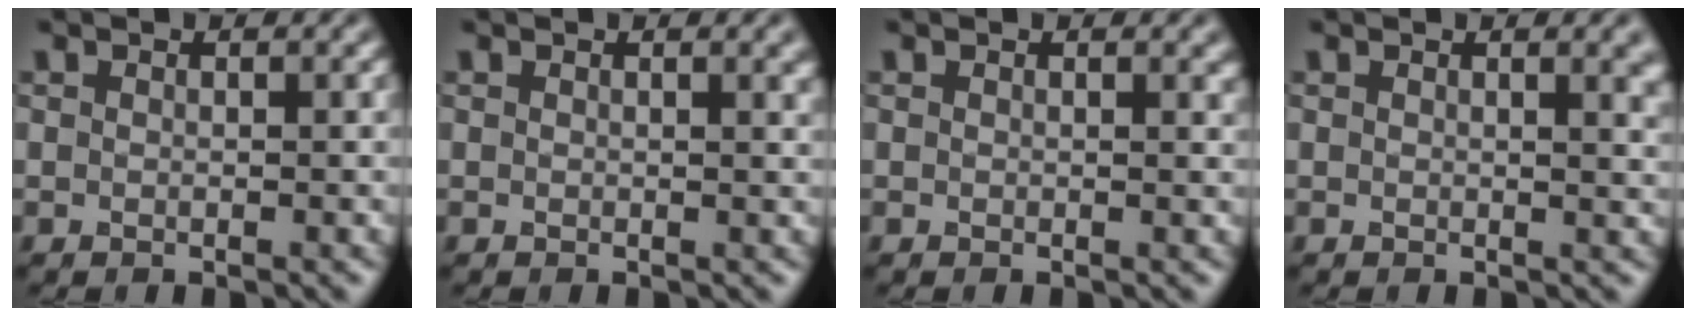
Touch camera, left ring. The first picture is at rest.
{"total": 1.5, "force": [0.8, 0.5, 1.2], "torque": [-0.006, 0.004, 0.009]}
{"total": 0.7, "force": [0.5, 0.1, 0.4], "torque": [-0.002, 0.001, 0.007]}
{"total": 2.5, "force": [1.1, 1.0, 2.0], "torque": [-0.009, 0.004, 0.013]}